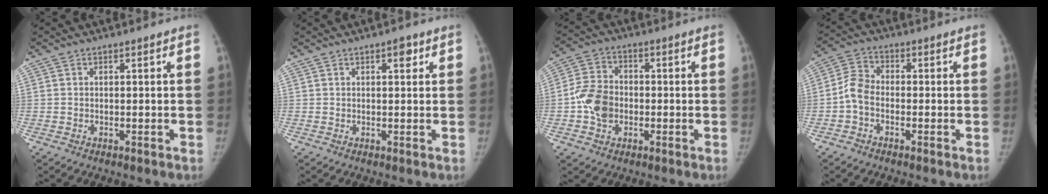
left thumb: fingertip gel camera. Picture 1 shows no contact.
{"total": 2.0, "force": [1.0, 0.9, 1.5], "torque": [-0.012, -0.001, 0.012]}
{"total": 8.3, "force": [-1.5, 6.4, 5.1], "torque": [-0.083, 0.017, -0.037]}
{"total": 5.1, "force": [-1.4, 3.5, 3.4], "torque": [-0.062, 0.017, -0.040]}